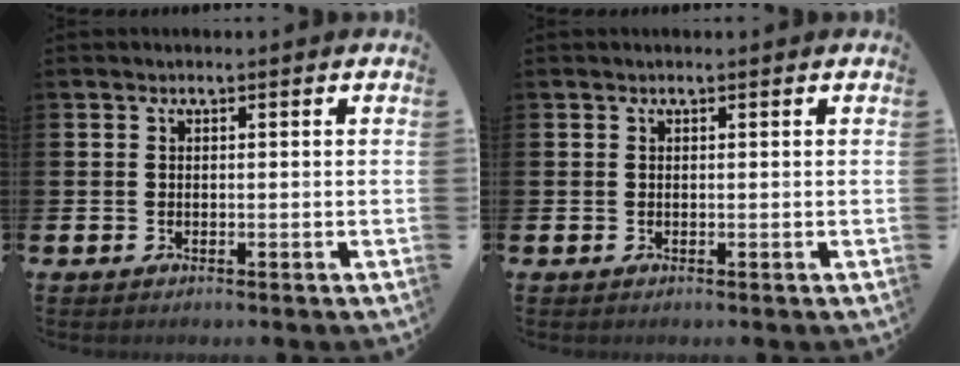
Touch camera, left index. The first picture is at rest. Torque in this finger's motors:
{"motor_torque": [-0.24, 0.04, -0.19, -0.01]}